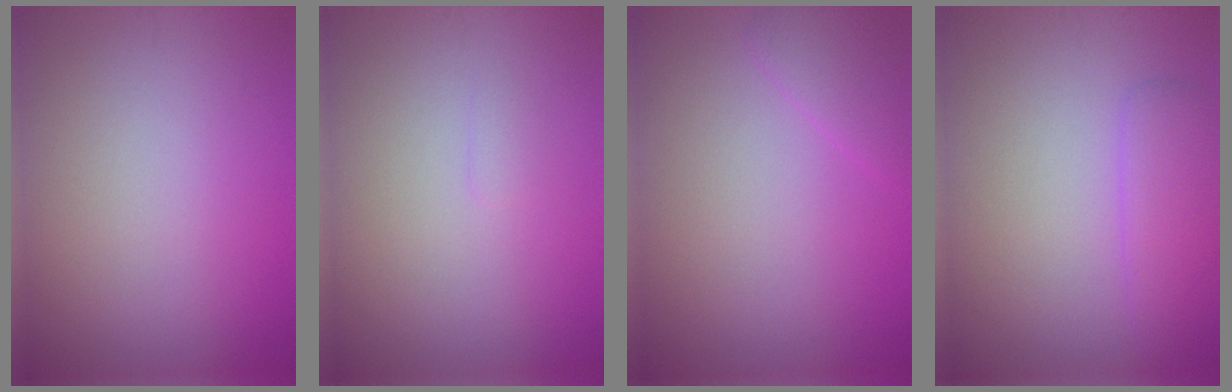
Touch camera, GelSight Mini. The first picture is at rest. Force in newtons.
{"total": 0.5, "press": 0.5, "slide": 0.1}
{"total": 1.7, "press": 1.7, "slide": 0.1}
{"total": 2.7, "press": 2.7, "slide": 0.1}